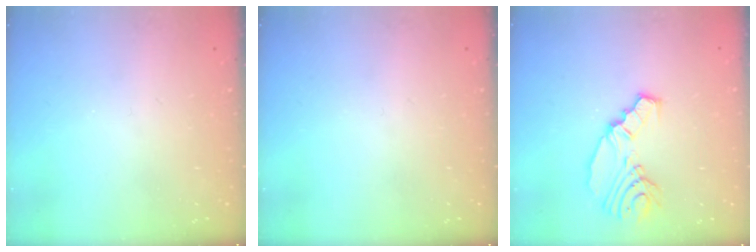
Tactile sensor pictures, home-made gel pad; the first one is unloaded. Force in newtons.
{"total": 0.0}
{"total": 10.6, "press": 10.0, "slide": 3.5}